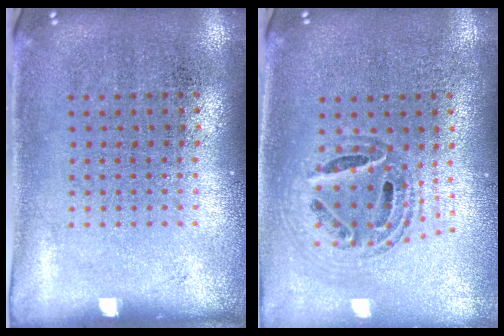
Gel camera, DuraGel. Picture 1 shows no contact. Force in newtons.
{"total": 0.9, "press": 0.9, "slide": 0.2}